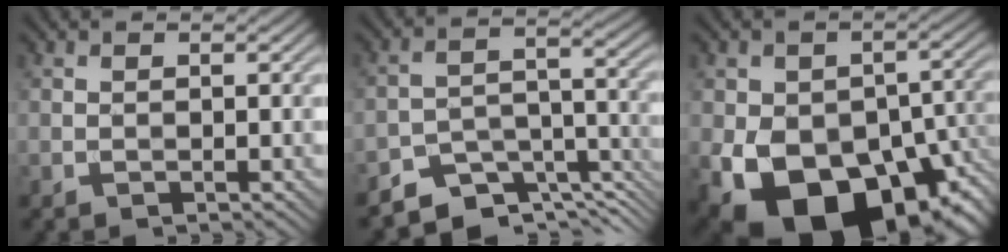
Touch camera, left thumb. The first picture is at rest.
{"total": 8.0, "force": [-6.7, 3.2, 3.0], "torque": [-0.049, -0.013, -0.122]}
{"total": 17.8, "force": [-8.0, 11.3, 11.2], "torque": [-0.177, -0.035, -0.114]}